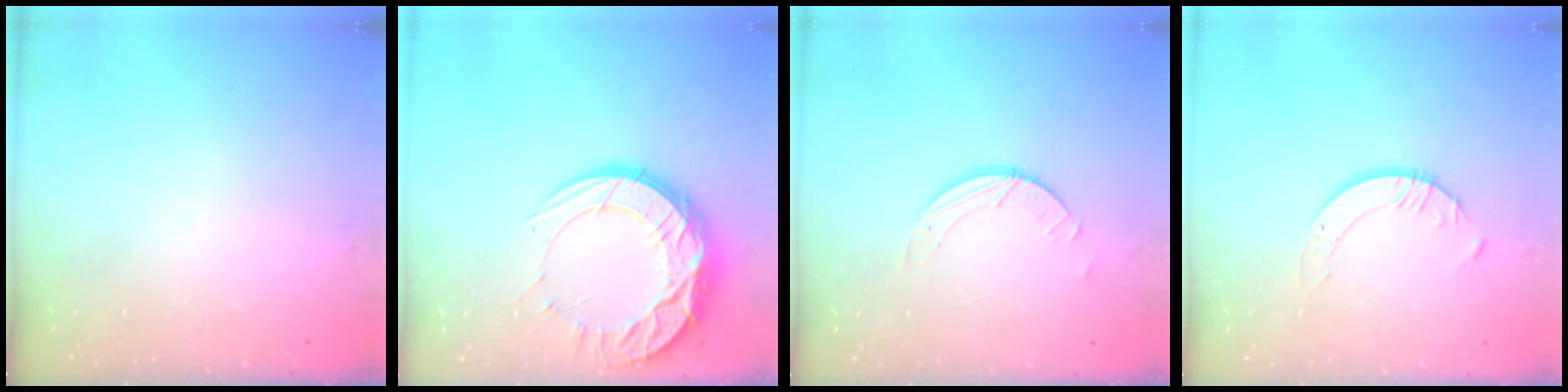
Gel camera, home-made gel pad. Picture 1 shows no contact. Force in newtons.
{"total": 18.6, "press": 18.6, "slide": 1.4}
{"total": 4.0, "press": 4.0, "slide": 0.4}
{"total": 3.3, "press": 3.3, "slide": 0.3}